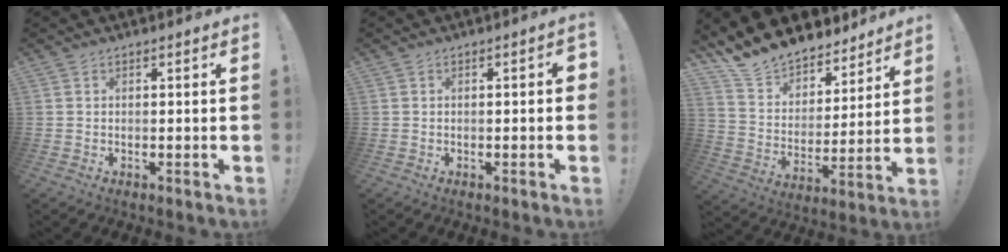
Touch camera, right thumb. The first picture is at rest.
{"total": 1.4, "force": [-0.6, 0.5, 1.1], "torque": [-0.019, 0.005, -0.010]}
{"total": 12.5, "force": [11.7, 4.4, 1.5], "torque": [-0.054, -0.105, 0.214]}